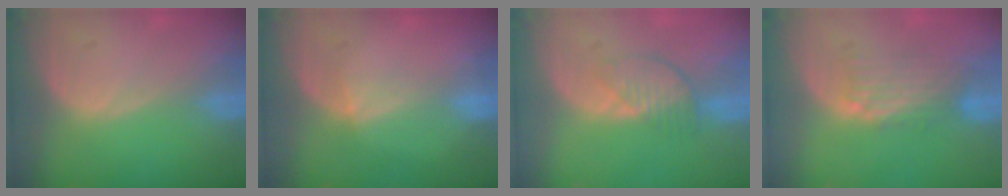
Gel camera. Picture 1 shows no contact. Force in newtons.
{"total": 2.4, "press": 2.1, "slide": 1.2}
{"total": 4.2, "press": 3.7, "slide": 1.9}
{"total": 5.0, "press": 4.2, "slide": 2.7}